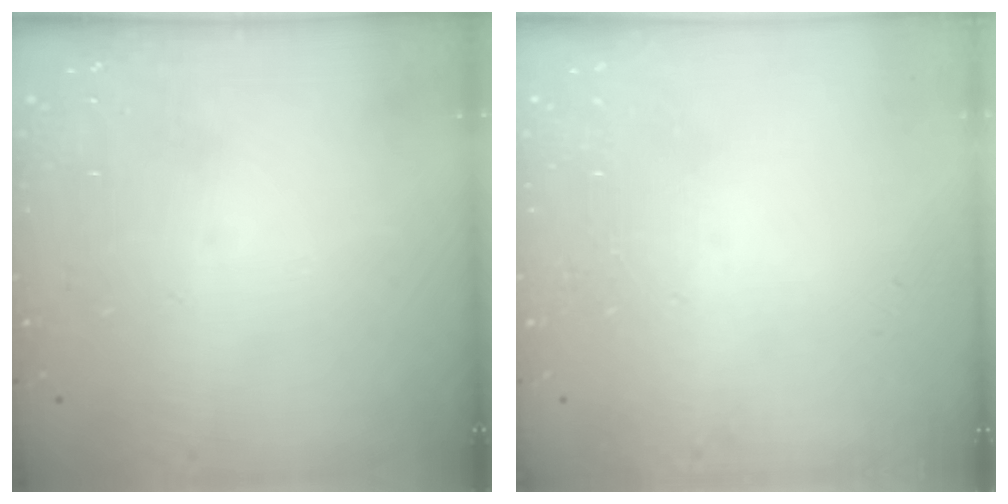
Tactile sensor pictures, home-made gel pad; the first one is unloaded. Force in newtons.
{"total": 0.0}